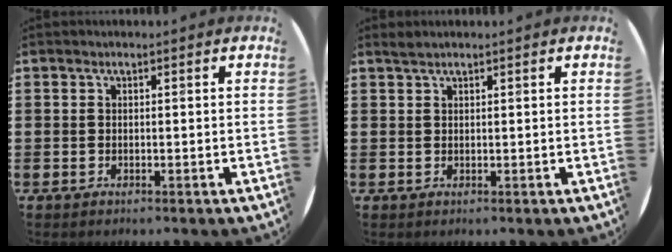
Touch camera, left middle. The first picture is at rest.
{"total": 0.7, "force": [0.7, -0.1, 0.1], "torque": [-0.004, -0.001, 0.014]}